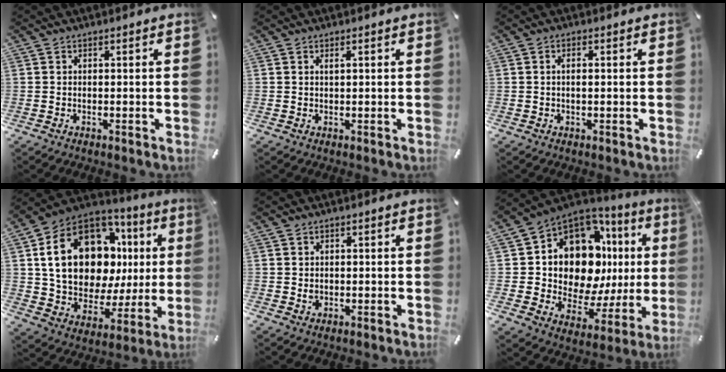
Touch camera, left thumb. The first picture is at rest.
{"total": 1.2, "force": [0.4, 0.3, 1.0], "torque": [-0.020, 0.002, 0.006]}
{"total": 1.5, "force": [0.0, 0.6, 1.4], "torque": [-0.026, 0.002, -0.001]}
{"total": 21.7, "force": [7.2, 14.6, 14.4], "torque": [-0.261, -0.040, 0.128]}
{"total": 1.0, "force": [0.1, 0.9, 0.4], "torque": [-0.002, 0.000, 0.001]}
{"total": 14.3, "force": [4.5, 9.8, 9.5], "torque": [-0.159, -0.067, 0.074]}